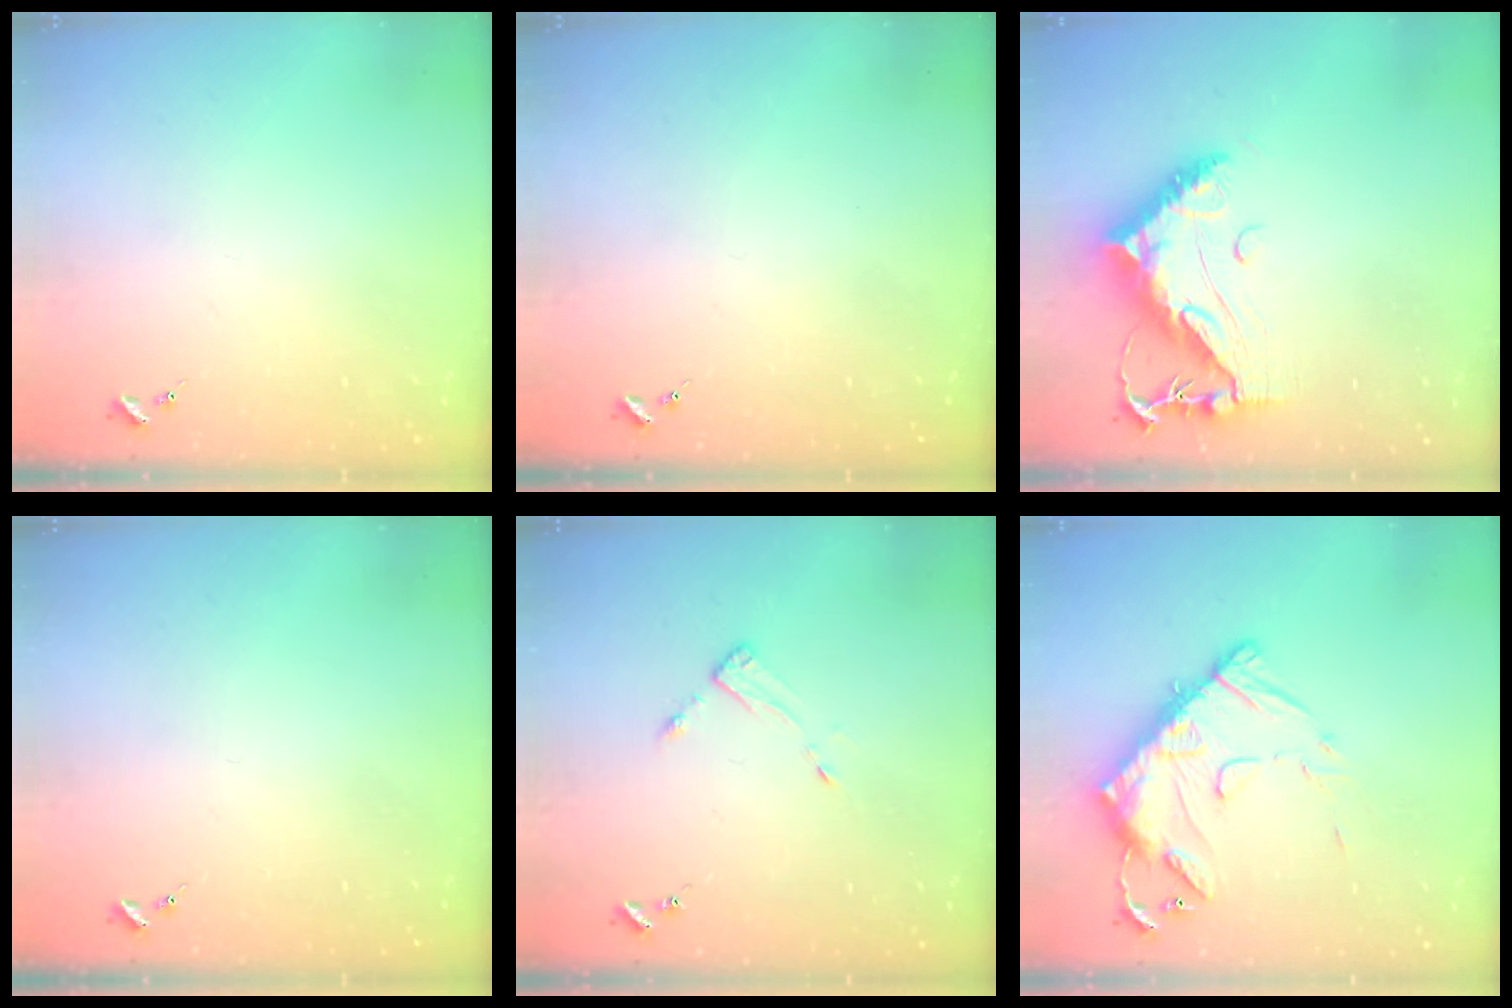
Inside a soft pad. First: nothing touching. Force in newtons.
{"total": 0.0}
{"total": 14.4, "press": 14.3, "slide": 1.4}
{"total": 0.0}
{"total": 3.4, "press": 3.4, "slide": 0.4}
{"total": 16.8, "press": 16.7, "slide": 1.2}